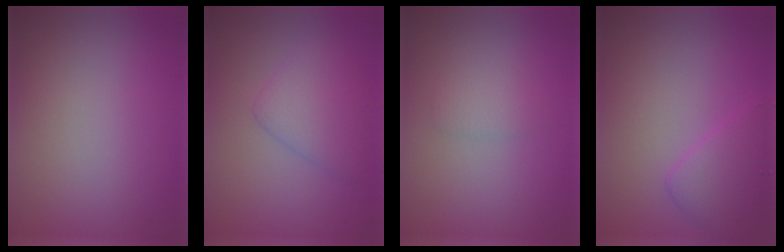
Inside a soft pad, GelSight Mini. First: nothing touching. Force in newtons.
{"total": 3.0, "press": 3.0, "slide": 0.1}
{"total": 1.4, "press": 1.4, "slide": 0.0}
{"total": 2.8, "press": 2.8, "slide": 0.1}